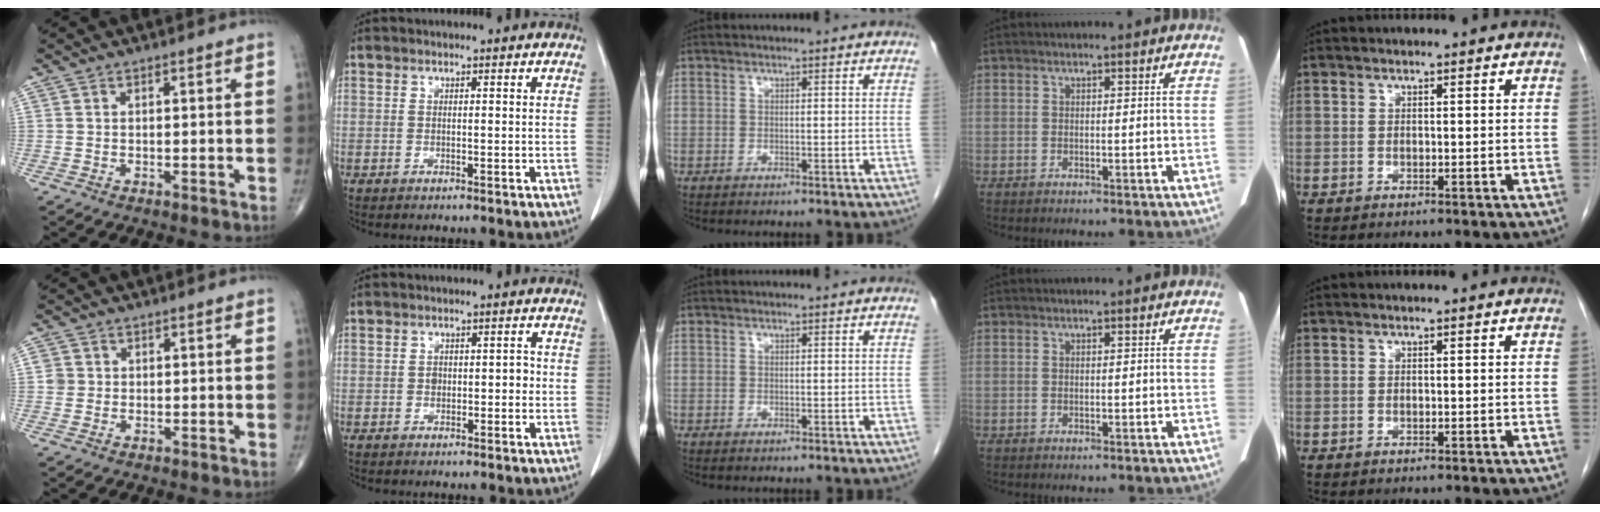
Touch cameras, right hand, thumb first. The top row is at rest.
{"thumb": {"total": 1.8, "force": [0.2, 1.7, 0.3], "torque": [0.005, 0.004, 0.003]}, "index": {"total": 2.2, "force": [-0.4, 1.4, 1.6], "torque": [-0.020, 0.009, -0.005]}}